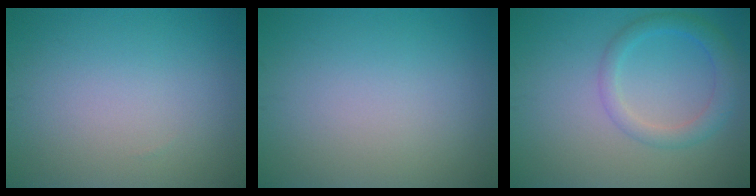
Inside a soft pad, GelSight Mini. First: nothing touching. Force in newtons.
{"total": 0.0}
{"total": 3.0, "press": 3.0, "slide": 0.2}